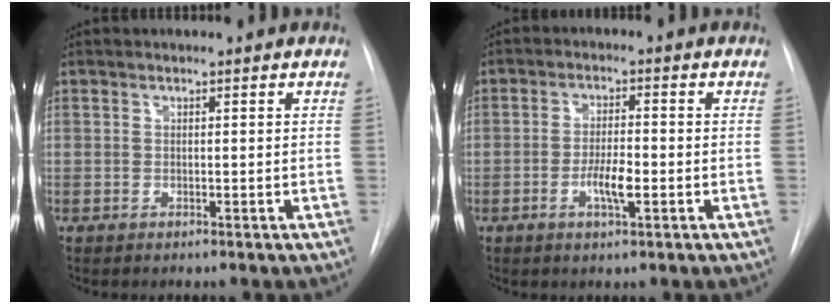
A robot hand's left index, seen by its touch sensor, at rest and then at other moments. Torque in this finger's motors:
{"motor_torque": [0.38, 0.46, 0.08, 0.04]}